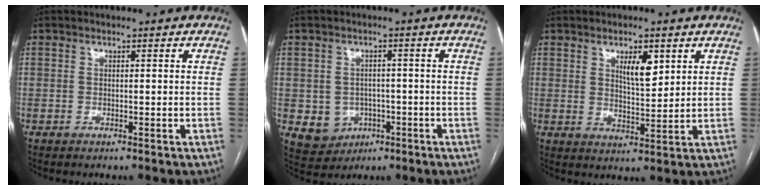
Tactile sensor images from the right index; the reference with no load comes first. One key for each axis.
{"total": 5.8, "fx": -1.7, "fy": 5.3, "fz": 1.7, "tx": -0.028, "ty": 0.007, "tz": -0.011}
{"total": 5.3, "fx": 2.5, "fy": 1.7, "fz": 4.3, "tx": -0.076, "ty": -0.003, "tz": 0.046}